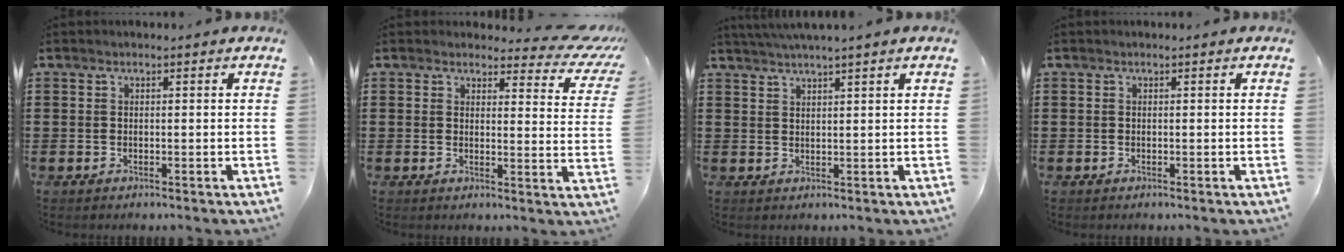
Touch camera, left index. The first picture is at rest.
{"total": 4.1, "force": [3.4, 1.4, 1.8], "torque": [-0.028, -0.022, 0.054]}
{"total": 2.5, "force": [2.2, -0.7, 0.8], "torque": [-0.020, -0.002, 0.042]}
{"total": 0.0}